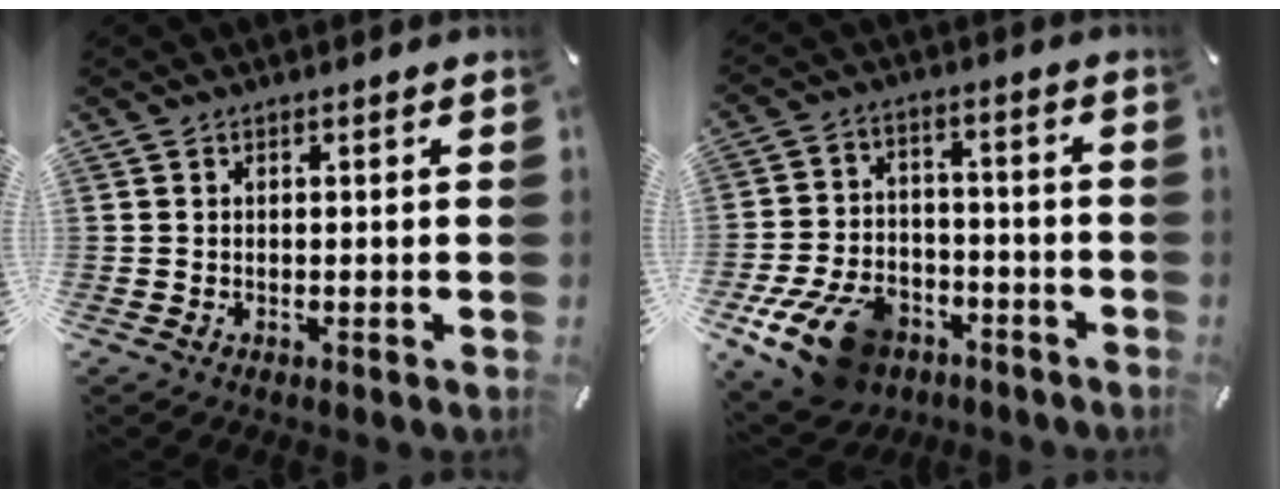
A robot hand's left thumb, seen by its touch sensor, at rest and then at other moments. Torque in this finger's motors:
{"motor_torque": [1.57, 2.72, 0.68, 0.51, 0.17]}